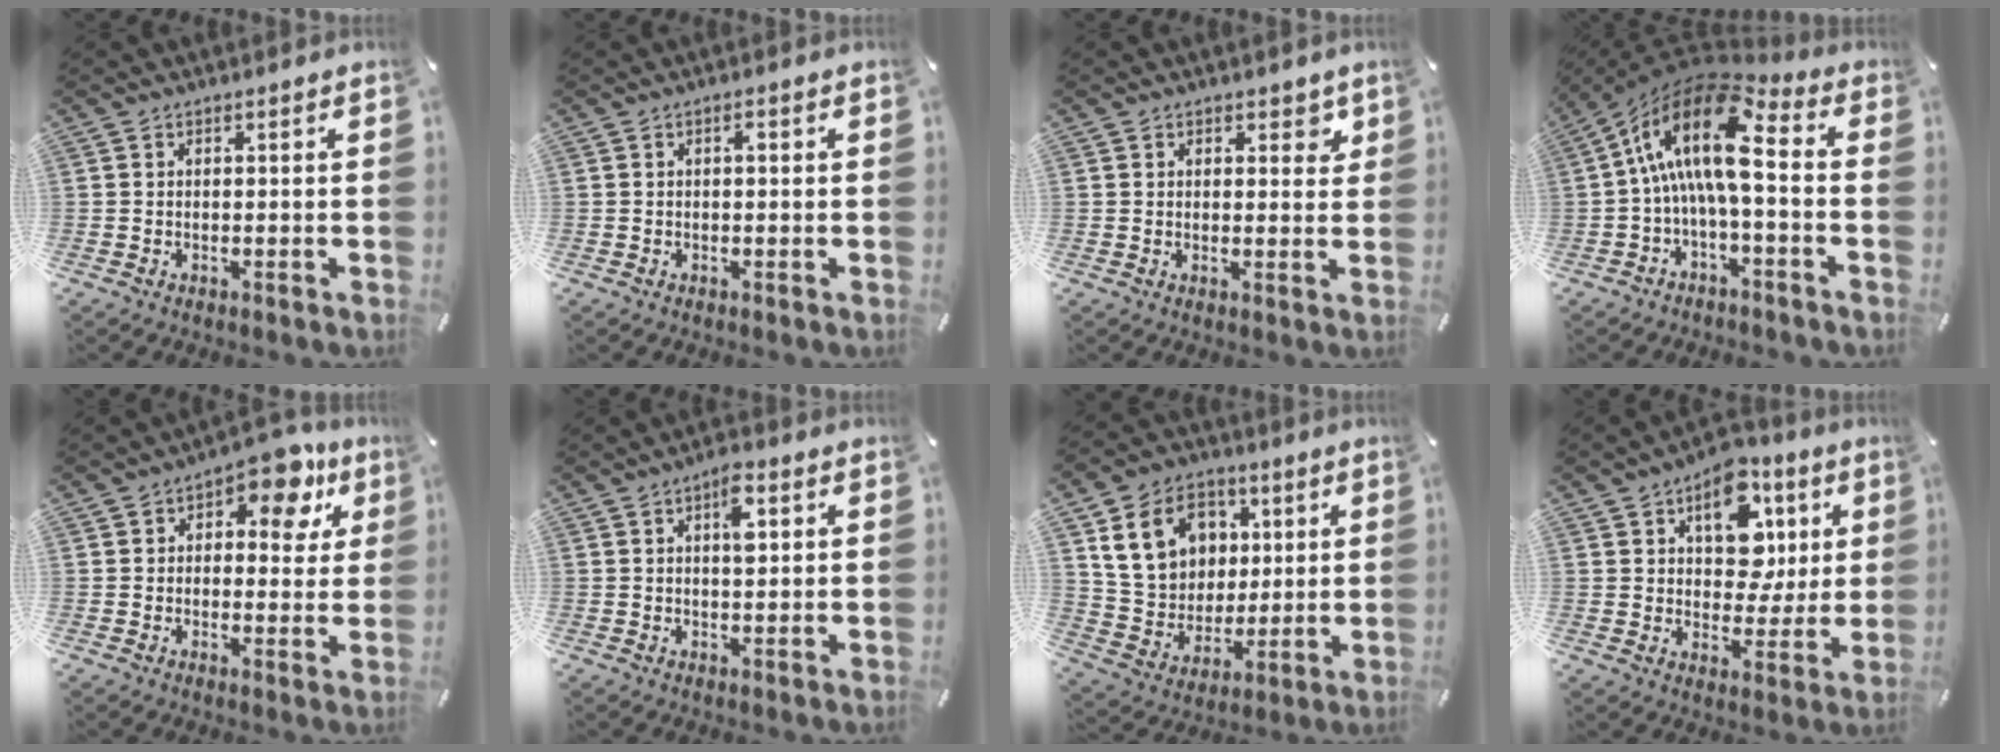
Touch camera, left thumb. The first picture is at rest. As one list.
[{"total": 1.2, "force": [0.2, 0.4, 1.1], "torque": [-0.021, 0.005, 0.001]}, {"total": 3.1, "force": [1.8, 2.1, 1.5], "torque": [-0.002, -0.003, 0.023]}, {"total": 18.4, "force": [1.5, 8.1, 16.5], "torque": [-0.325, -0.006, 0.022]}, {"total": 10.0, "force": [5.5, 5.5, 6.3], "torque": [-0.065, -0.035, 0.086]}, {"total": 5.7, "force": [1.8, 2.7, 4.7], "torque": [-0.060, -0.006, 0.020]}, {"total": 15.6, "force": [5.3, 13.2, 6.4], "torque": [-0.119, -0.006, 0.110]}, {"total": 13.5, "force": [5.5, 9.5, 7.9], "torque": [-0.107, -0.021, 0.097]}]